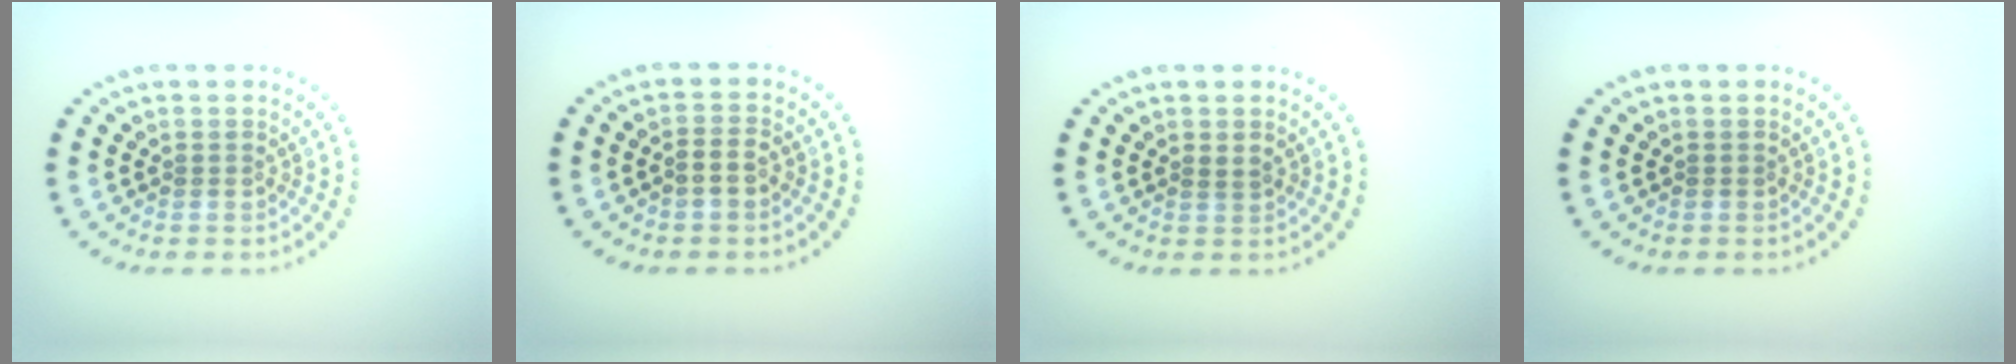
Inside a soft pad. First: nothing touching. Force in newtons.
{"total": 1.5, "press": 1.4, "slide": 0.7}
{"total": 0.7, "press": 0.6, "slide": 0.3}
{"total": 0.0}